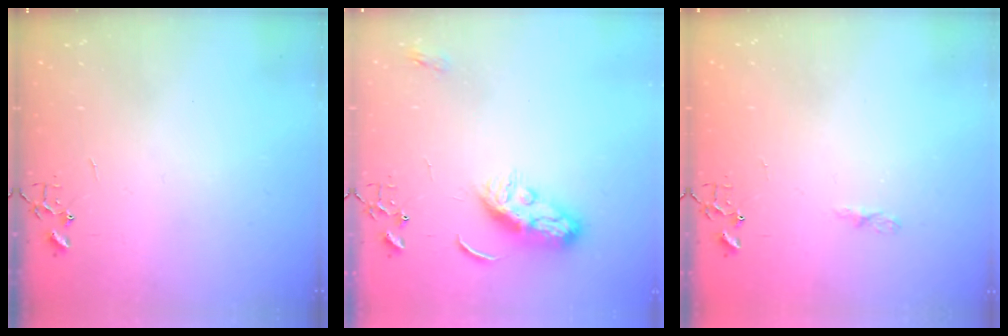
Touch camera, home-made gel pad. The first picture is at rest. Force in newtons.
{"total": 8.8, "press": 8.8, "slide": 0.5}
{"total": 3.4, "press": 3.4, "slide": 0.5}